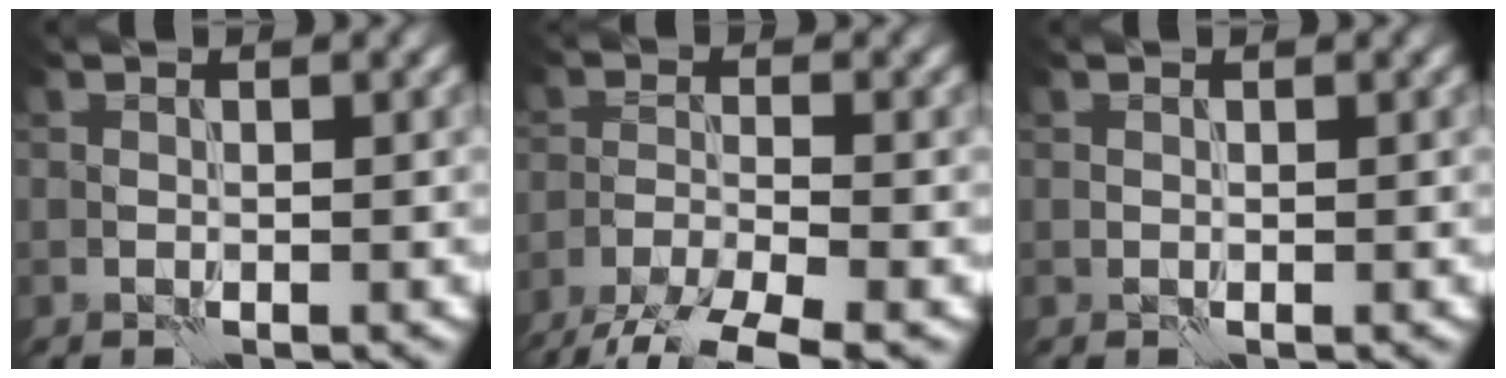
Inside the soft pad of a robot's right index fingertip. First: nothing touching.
{"total": 6.3, "force": [-5.0, 1.0, 3.7], "torque": [-0.061, -0.005, -0.096]}
{"total": 0.0}